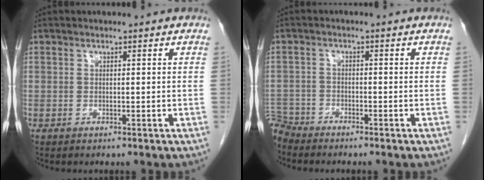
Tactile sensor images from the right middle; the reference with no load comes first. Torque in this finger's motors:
{"motor_torque": [0.08, -0.07, 0.08, -0.01]}